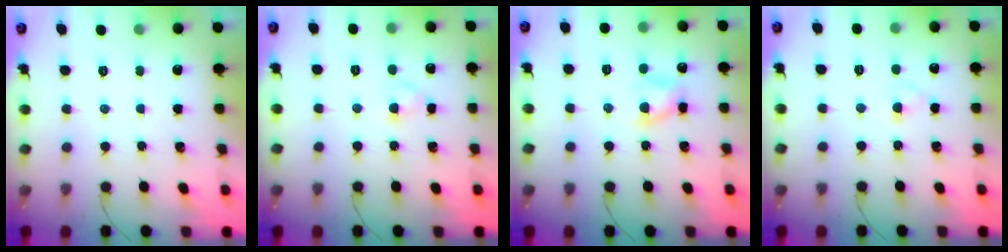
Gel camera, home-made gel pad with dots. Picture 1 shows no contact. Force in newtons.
{"total": 2.3, "press": 2.0, "slide": 1.0}
{"total": 5.9, "press": 5.7, "slide": 1.6}
{"total": 2.1, "press": 1.9, "slide": 0.9}